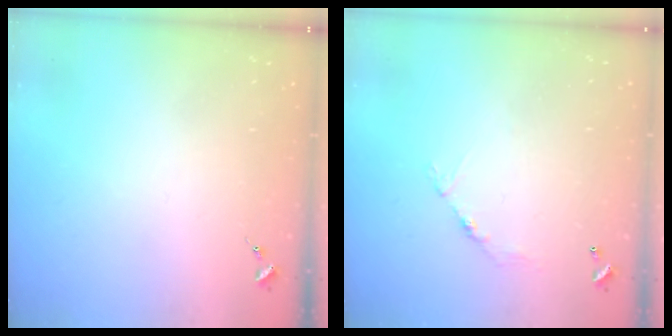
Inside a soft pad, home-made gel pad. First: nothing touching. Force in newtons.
{"total": 6.7, "press": 6.7, "slide": 0.5}